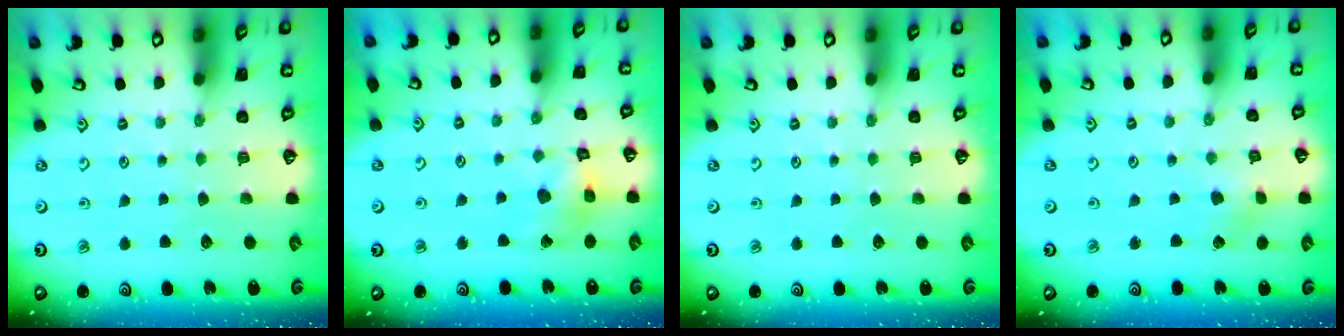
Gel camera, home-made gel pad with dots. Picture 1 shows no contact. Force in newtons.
{"total": 8.4, "press": 8.4, "slide": 0.9}
{"total": 0.0}
{"total": 2.8, "press": 2.8, "slide": 0.4}